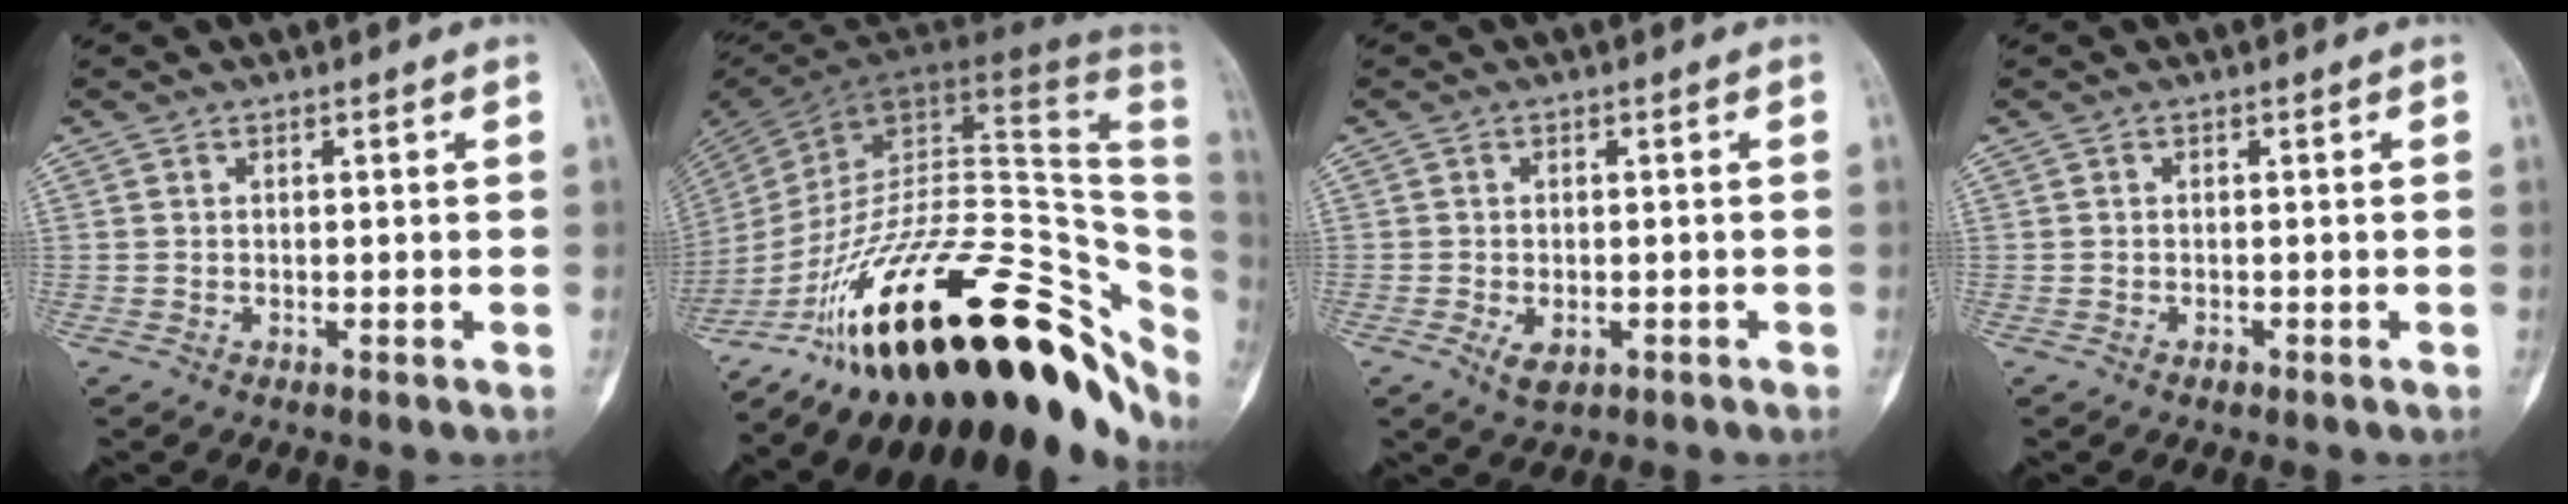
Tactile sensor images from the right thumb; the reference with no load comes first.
{"total": 41.4, "force": [-17.4, 18.8, 32.5], "torque": [-0.409, 0.056, -0.268]}
{"total": 3.5, "force": [-1.5, 2.1, 2.4], "torque": [-0.041, 0.003, -0.017]}
{"total": 0.7, "force": [-0.4, 0.4, 0.3], "torque": [-0.003, 0.001, -0.008]}